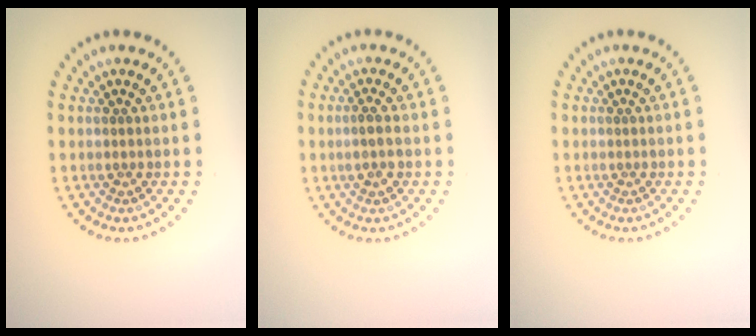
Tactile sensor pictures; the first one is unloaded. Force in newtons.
{"total": 1.7, "press": 1.7, "slide": 0.4}
{"total": 0.0}